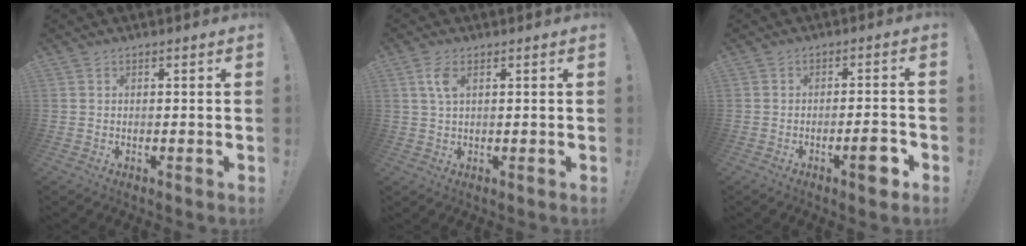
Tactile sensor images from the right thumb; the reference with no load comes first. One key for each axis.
{"total": 4.4, "fx": 1.5, "fy": 2.2, "fz": 3.5, "tx": -0.064, "ty": -0.004, "tz": 0.022}
{"total": 6.5, "fx": -3.1, "fy": 1.4, "fz": 5.6, "tx": -0.072, "ty": 0.010, "tz": -0.050}